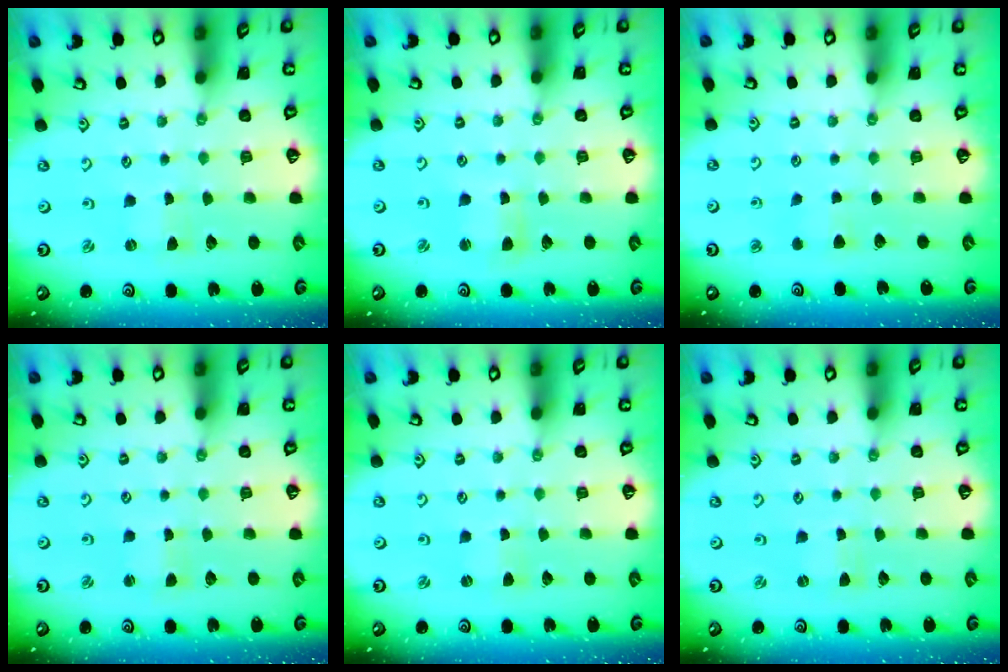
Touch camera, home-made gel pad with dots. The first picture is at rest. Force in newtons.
{"total": 3.2, "press": 3.2, "slide": 0.4}
{"total": 3.6, "press": 3.6, "slide": 0.5}
{"total": 0.9, "press": 0.9, "slide": 0.1}
{"total": 1.2, "press": 1.2, "slide": 0.4}
{"total": 0.0}